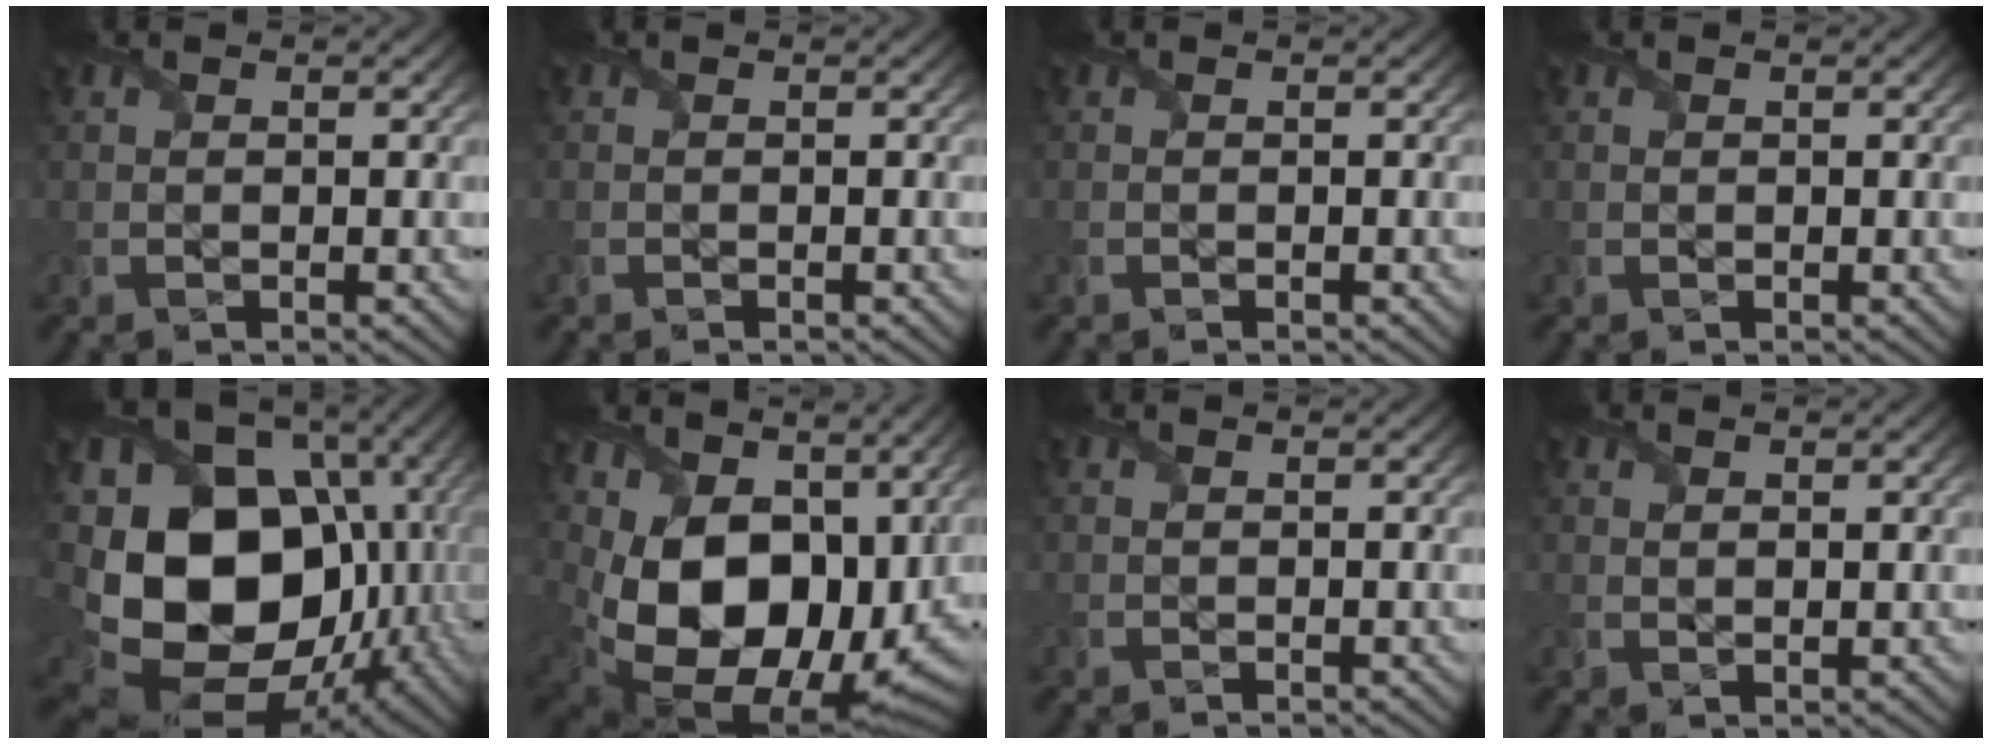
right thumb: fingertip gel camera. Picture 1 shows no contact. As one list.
[{"total": 0.0}, {"total": 0.0}, {"total": 0.0}, {"total": 21.3, "force": [-2.2, 16.1, 13.7], "torque": [-0.324, -0.044, -0.009]}, {"total": 16.7, "force": [2.8, 11.7, 11.6], "torque": [-0.244, -0.035, 0.065]}, {"total": 0.0}, {"total": 1.4, "force": [0.9, 0.5, 0.8], "torque": [-0.018, -0.003, 0.022]}]